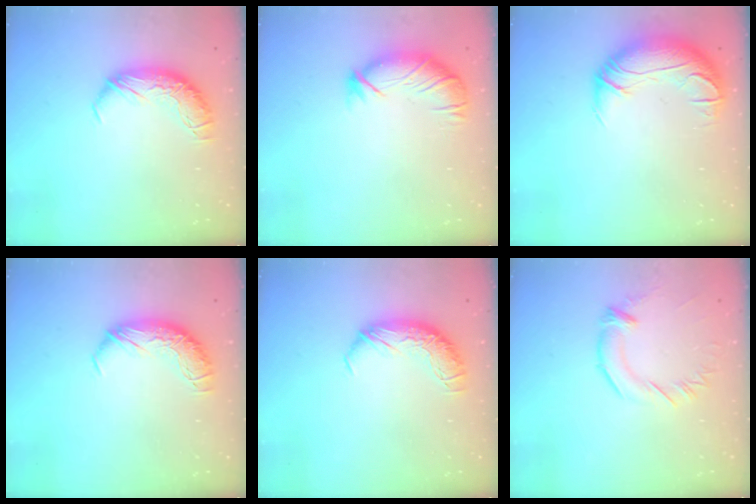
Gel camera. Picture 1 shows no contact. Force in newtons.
{"total": 2.9, "press": 2.5, "slide": 1.5}
{"total": 2.9, "press": 0.9, "slide": 2.8}
{"total": 0.0}
{"total": 0.0}
{"total": 2.3, "press": 2.3, "slide": 0.6}